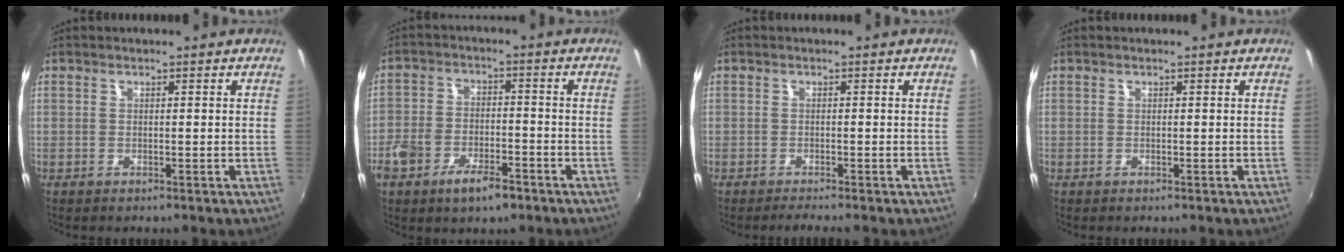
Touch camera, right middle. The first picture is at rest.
{"total": 8.5, "force": [-5.2, 3.9, 5.4], "torque": [-0.119, -0.005, -0.096]}
{"total": 1.4, "force": [-1.4, -0.2, 0.3], "torque": [-0.016, -0.006, -0.027]}
{"total": 0.0}